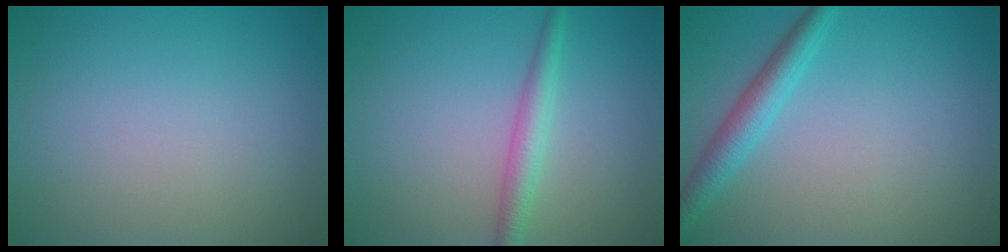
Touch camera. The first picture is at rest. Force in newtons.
{"total": 2.4, "press": 2.4, "slide": 0.0}
{"total": 2.8, "press": 2.8, "slide": 0.1}